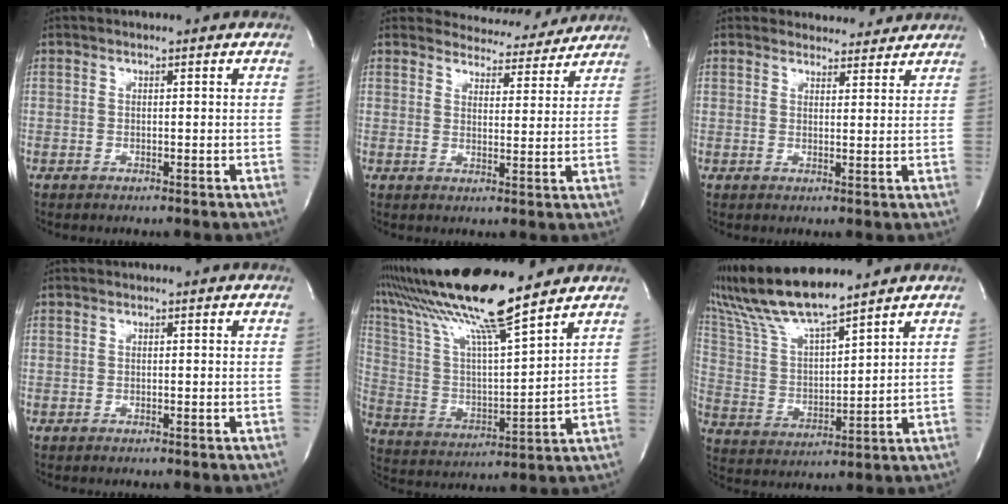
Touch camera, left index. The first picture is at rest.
{"total": 7.9, "force": [7.7, 2.0, -0.1], "torque": [0.010, -0.005, 0.089]}
{"total": 5.1, "force": [4.9, 1.6, 0.1], "torque": [0.002, 0.003, 0.056]}
{"total": 0.0}
{"total": 18.0, "force": [15.0, -0.5, 10.0], "torque": [-0.196, 0.007, 0.276]}
{"total": 11.5, "force": [10.5, -0.3, 4.7], "torque": [-0.110, 0.010, 0.210]}